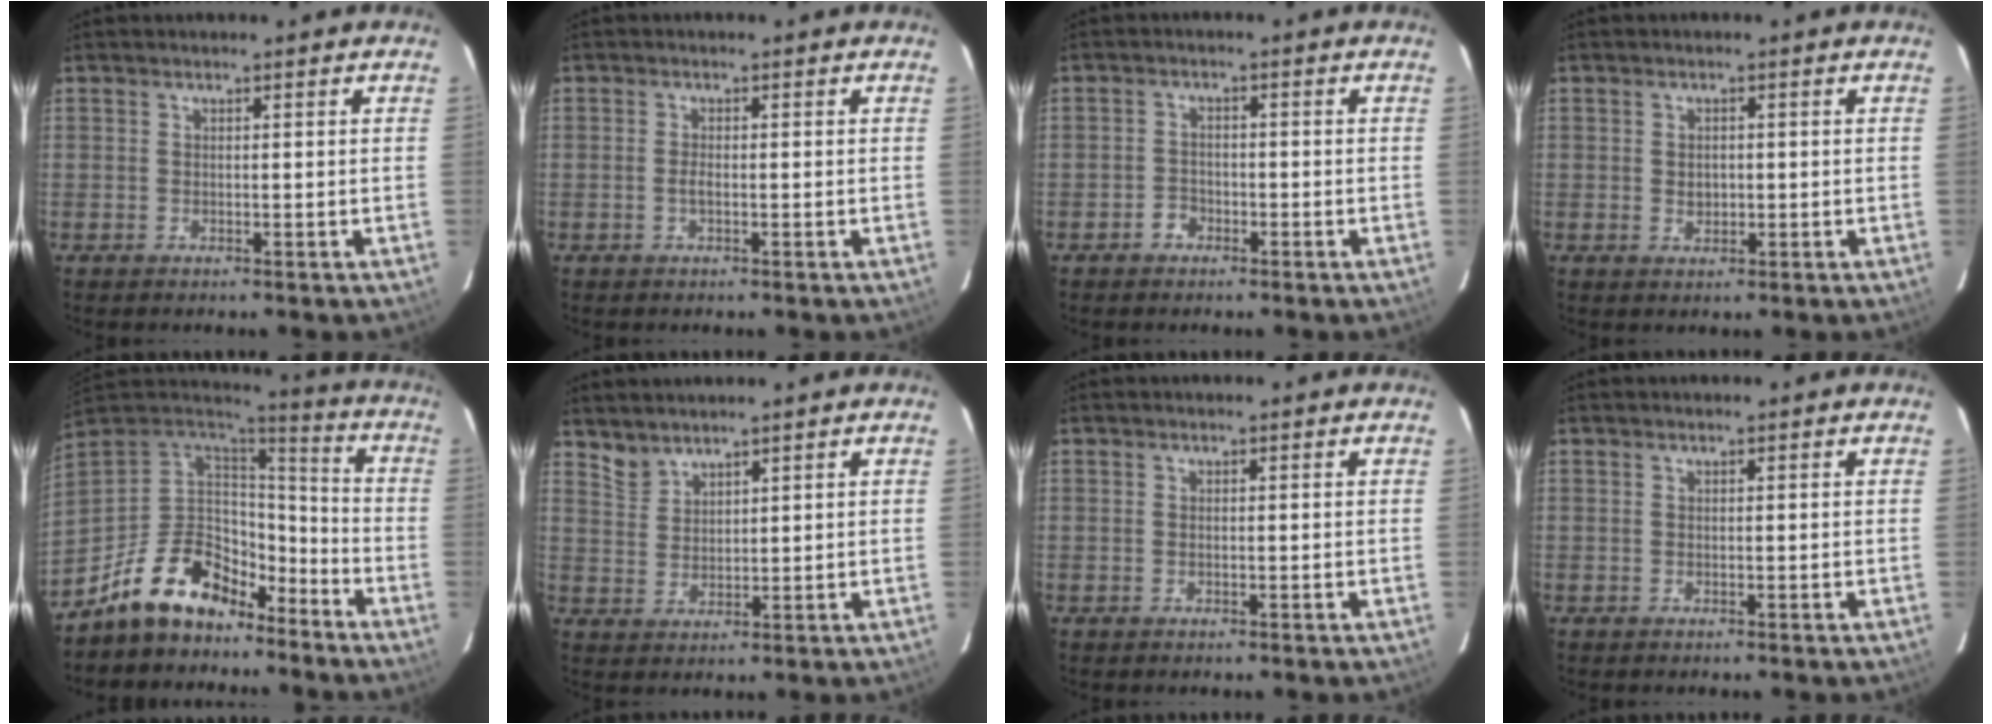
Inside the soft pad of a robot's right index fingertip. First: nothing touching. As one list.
[{"total": 1.2, "force": [-0.4, 0.4, 1.1], "torque": [-0.023, -0.001, -0.008]}, {"total": 2.5, "force": [-1.6, 1.8, 0.5], "torque": [-0.011, 0.007, -0.028]}, {"total": 2.1, "force": [-0.2, 1.8, 1.2], "torque": [-0.017, 0.001, -0.001]}, {"total": 17.4, "force": [-11.9, 9.2, 8.9], "torque": [-0.192, 0.013, -0.192]}, {"total": 3.6, "force": [3.3, 1.1, 0.5], "torque": [-0.010, 0.003, 0.071]}, {"total": 0.0}, {"total": 0.0}]